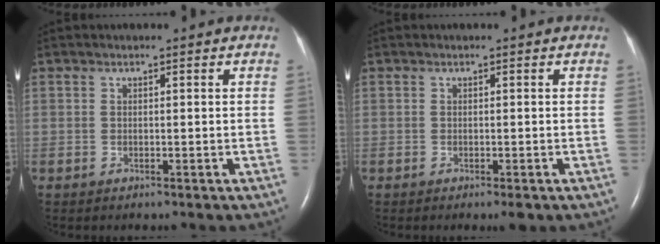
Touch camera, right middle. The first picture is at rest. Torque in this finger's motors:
{"motor_torque": [0.39, -0.26, -0.02, 0.00]}